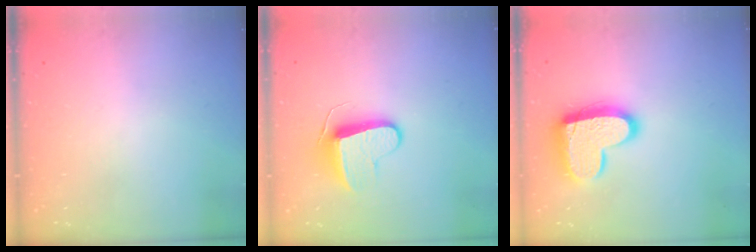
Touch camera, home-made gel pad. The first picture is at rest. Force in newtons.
{"total": 9.6, "press": 9.6, "slide": 0.2}
{"total": 15.7, "press": 15.6, "slide": 1.1}